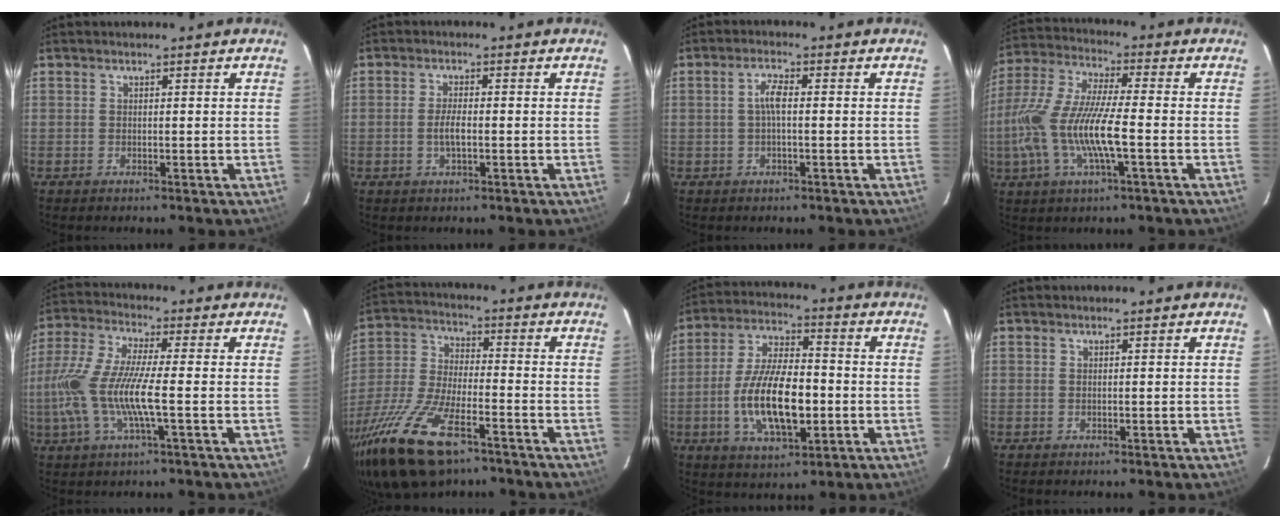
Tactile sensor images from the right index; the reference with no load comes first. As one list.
[{"total": 4.4, "force": [-1.0, 1.4, 4.1], "torque": [-0.081, -0.002, -0.018]}, {"total": 2.8, "force": [-0.2, 0.7, 2.7], "torque": [-0.055, 0.008, -0.002]}, {"total": 16.0, "force": [-3.8, 3.1, 15.2], "torque": [-0.312, -0.008, -0.075]}, {"total": 14.4, "force": [-2.9, 2.1, 13.9], "torque": [-0.285, -0.006, -0.058]}, {"total": 23.3, "force": [-14.5, 8.9, 16.0], "torque": [-0.351, -0.049, -0.265]}, {"total": 15.1, "force": [-3.2, 6.3, 13.3], "torque": [-0.266, -0.004, -0.055]}, {"total": 0.0}]